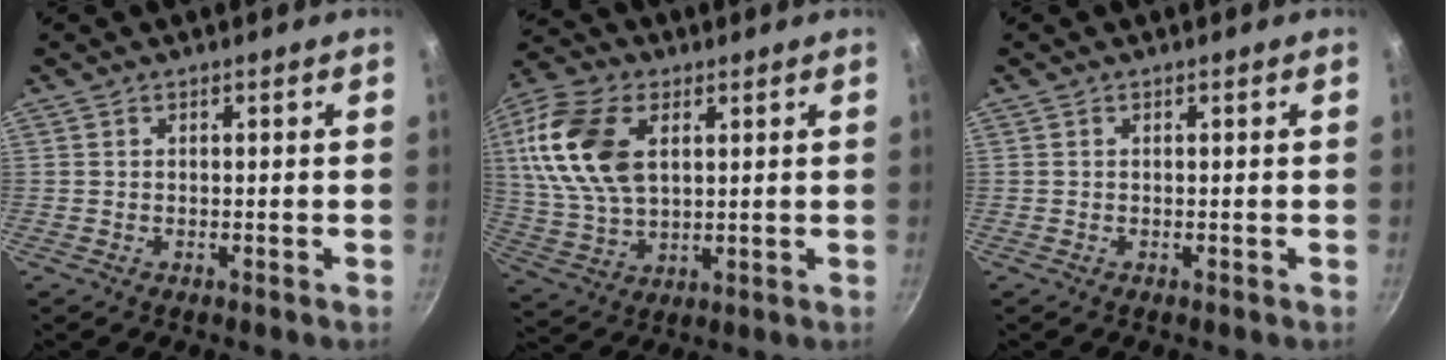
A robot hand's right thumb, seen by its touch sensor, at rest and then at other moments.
{"total": 17.8, "force": [4.8, 11.0, 13.2], "torque": [-0.253, -0.004, 0.094]}
{"total": 0.0}